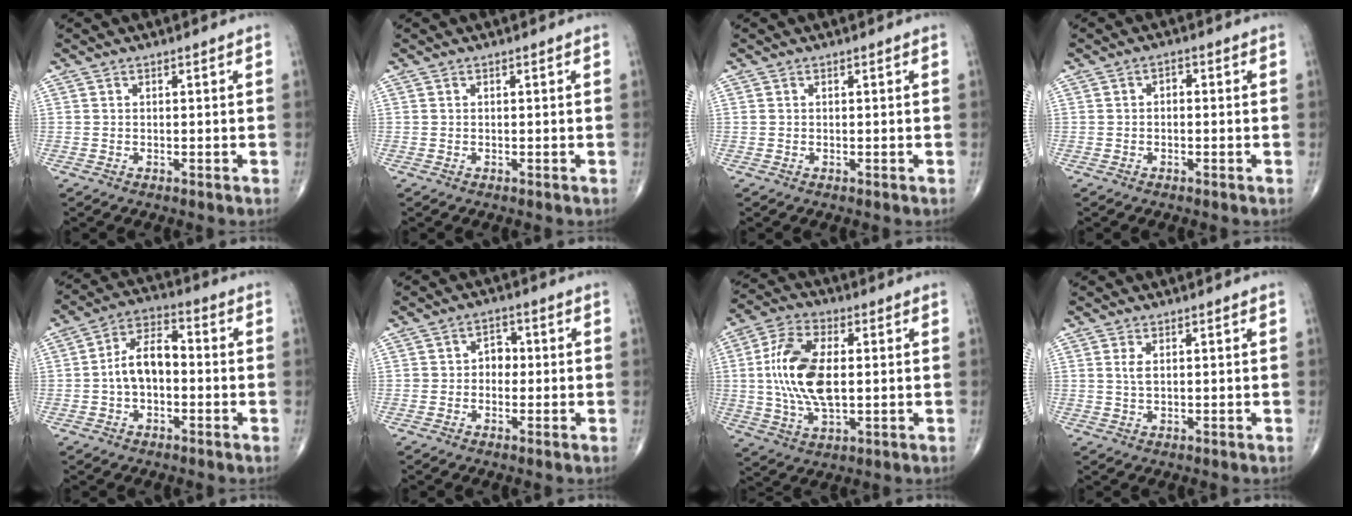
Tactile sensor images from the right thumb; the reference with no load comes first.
{"total": 0.0}
{"total": 0.0}
{"total": 1.4, "force": [-0.2, 0.9, 1.0], "torque": [-0.007, 0.008, -0.009]}
{"total": 8.8, "force": [-1.0, 5.3, 7.0], "torque": [-0.118, 0.037, -0.030]}
{"total": 3.5, "force": [-0.3, 2.8, 2.1], "torque": [-0.009, 0.015, -0.012]}
{"total": 14.6, "force": [0.9, 7.4, 12.5], "torque": [-0.252, 0.004, 0.016]}
{"total": 1.9, "force": [0.6, 0.9, 1.6], "torque": [-0.036, 0.001, 0.015]}